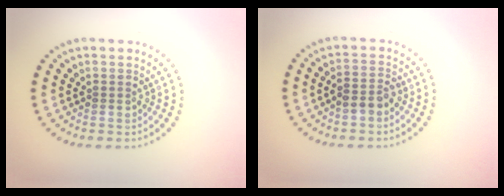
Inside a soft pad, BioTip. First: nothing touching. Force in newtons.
{"total": 1.9, "press": 1.8, "slide": 0.7}